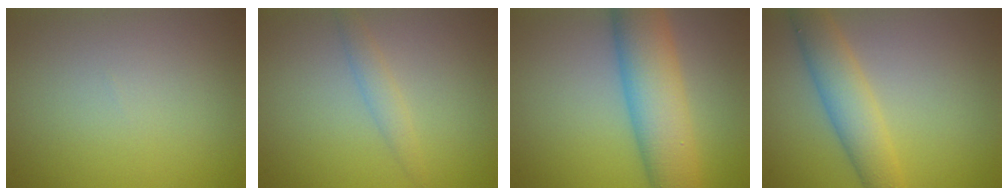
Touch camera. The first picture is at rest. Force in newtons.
{"total": 1.4, "press": 1.4, "slide": 0.1}
{"total": 8.0, "press": 8.0, "slide": 0.3}
{"total": 4.3, "press": 4.3, "slide": 0.1}